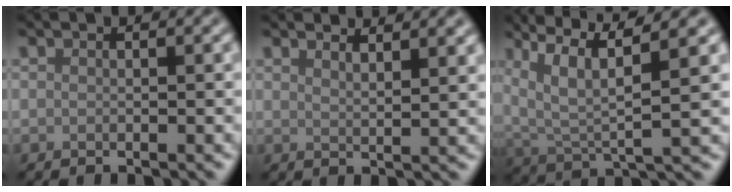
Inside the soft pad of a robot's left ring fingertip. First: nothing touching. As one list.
[{"total": 3.6, "force": [2.9, 1.1, 1.8], "torque": [-0.007, 0.014, 0.027]}, {"total": 8.2, "force": [4.3, 2.0, 6.7], "torque": [-0.140, 0.010, 0.083]}]